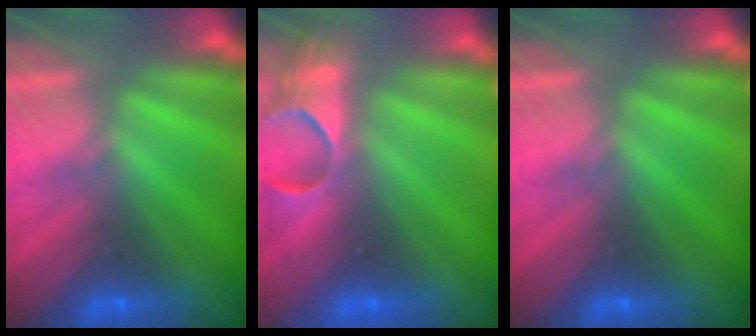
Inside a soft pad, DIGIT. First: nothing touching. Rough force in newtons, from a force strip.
{"total": 4.8}
{"total": 0.0}